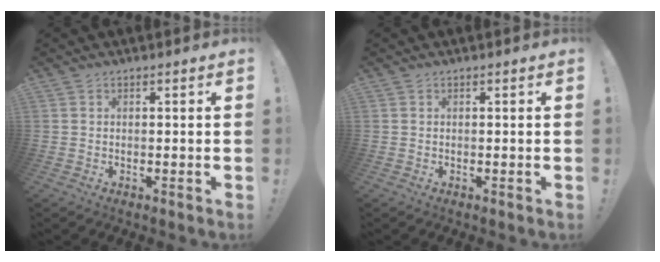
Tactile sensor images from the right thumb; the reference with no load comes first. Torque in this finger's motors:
{"motor_torque": [-0.10, 0.05, 0.02, 0.02, 0.00]}